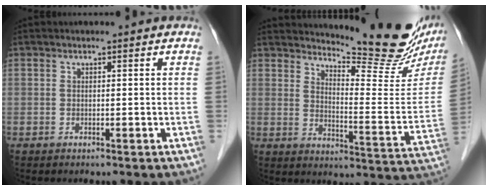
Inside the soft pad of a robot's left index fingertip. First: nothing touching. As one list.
[{"total": 20.0, "force": [17.4, 3.2, 9.4], "torque": [-0.130, -0.071, 0.216]}]